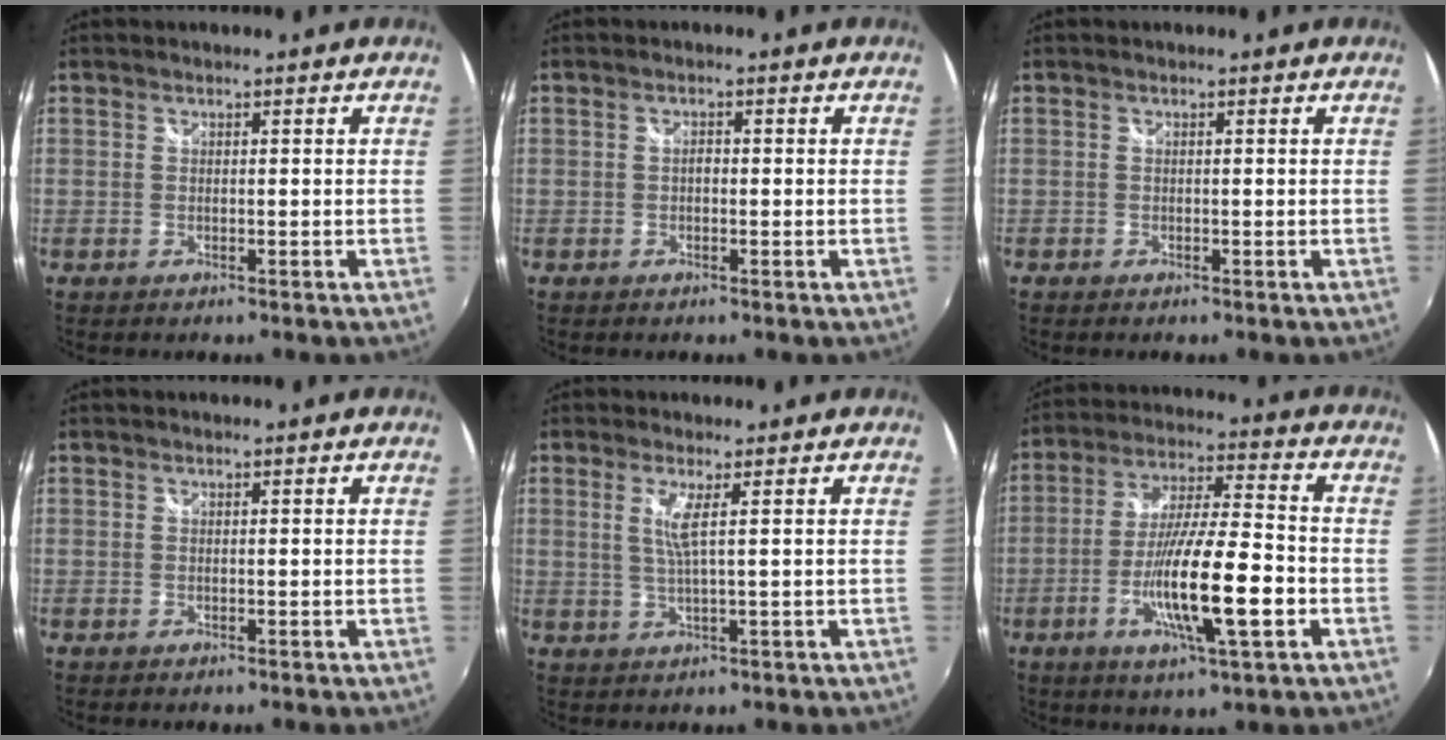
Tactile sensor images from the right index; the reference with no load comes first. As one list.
[{"total": 1.0, "force": [-0.3, 0.7, 0.6], "torque": [-0.010, 0.003, -0.007]}, {"total": 0.0}, {"total": 0.0}, {"total": 3.3, "force": [1.0, -0.6, 3.1], "torque": [-0.060, -0.005, 0.020]}, {"total": 15.6, "force": [-5.1, 2.0, 14.6], "torque": [-0.277, -0.014, -0.089]}]